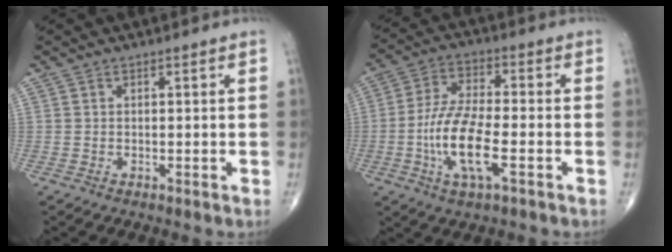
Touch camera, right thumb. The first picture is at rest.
{"total": 12.3, "force": [-3.6, 4.1, 11.0], "torque": [-0.230, 0.014, -0.070]}